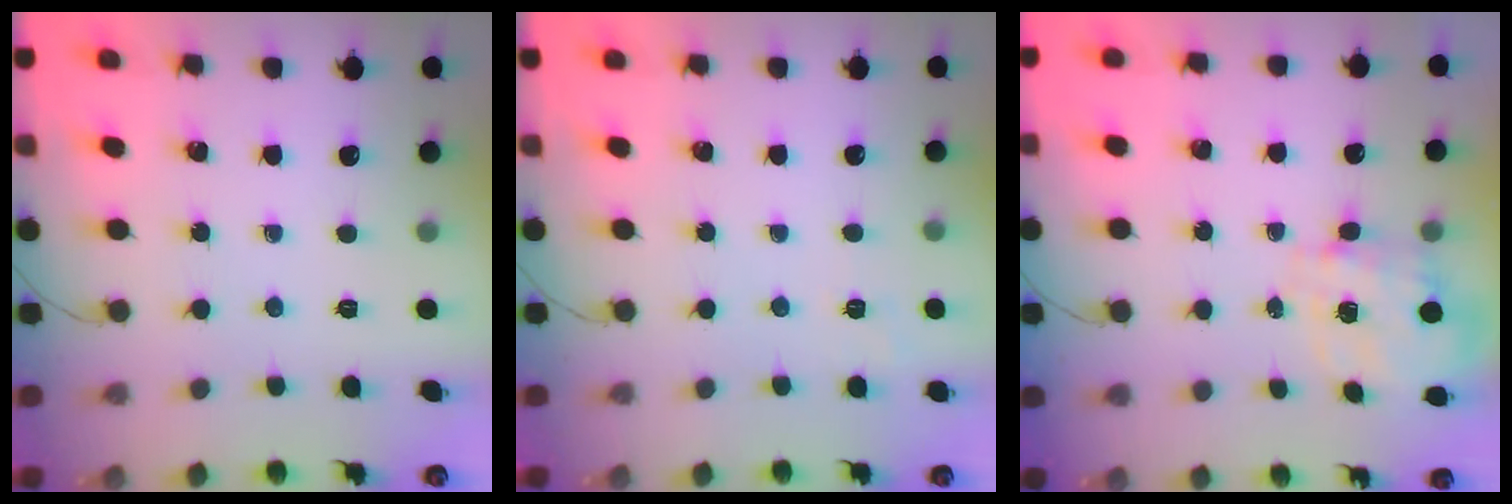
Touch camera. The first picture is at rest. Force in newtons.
{"total": 3.3, "press": 3.0, "slide": 1.5}
{"total": 3.5, "press": 3.3, "slide": 1.0}